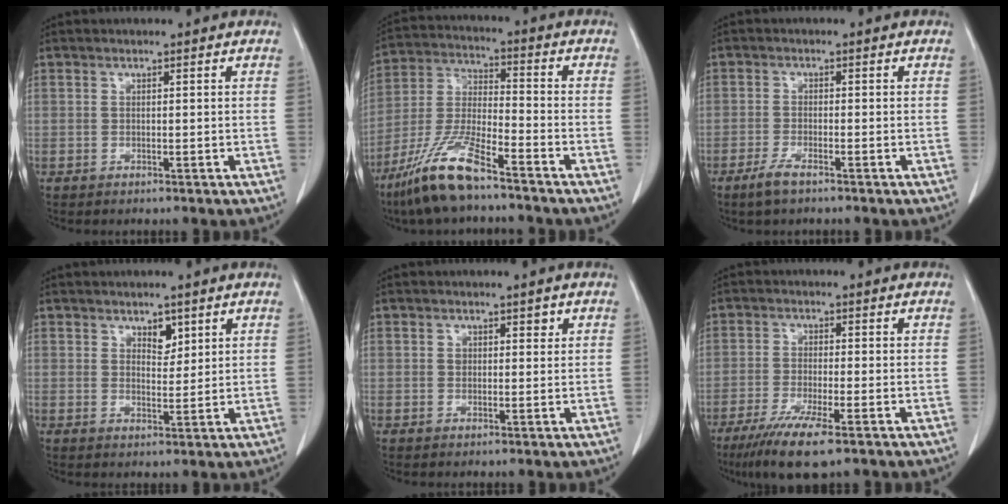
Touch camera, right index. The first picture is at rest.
{"total": 12.2, "force": [-8.6, 1.8, 8.5], "torque": [-0.185, -0.024, -0.165]}
{"total": 2.9, "force": [-2.0, 0.5, 2.0], "torque": [-0.048, -0.004, -0.037]}
{"total": 2.7, "force": [1.7, 1.4, 1.6], "torque": [-0.020, -0.005, 0.031]}
{"total": 1.9, "force": [0.9, 1.3, 1.1], "torque": [-0.012, 0.002, 0.013]}
{"total": 8.1, "force": [-5.1, 0.6, 6.2], "torque": [-0.112, -0.021, -0.085]}